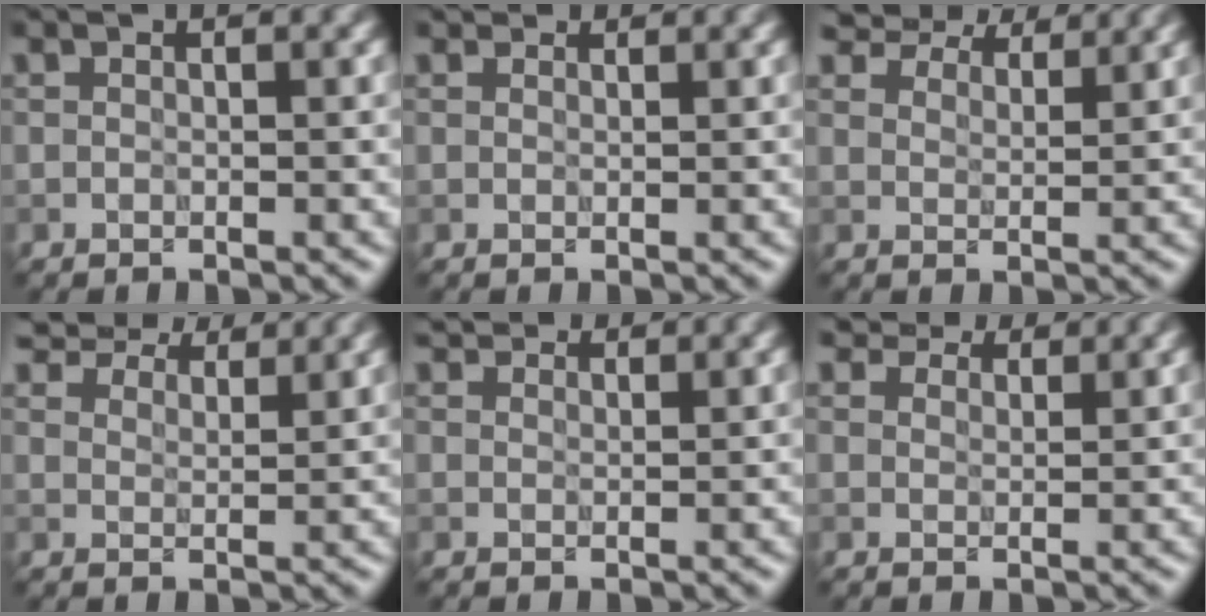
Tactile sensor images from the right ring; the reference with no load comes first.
{"total": 1.6, "force": [1.4, 0.6, 0.3], "torque": [-0.011, -0.003, 0.012]}
{"total": 9.0, "force": [7.8, 2.9, 3.3], "torque": [-0.078, 0.002, 0.124]}
{"total": 8.9, "force": [7.9, 2.6, 3.1], "torque": [-0.075, 0.003, 0.124]}
{"total": 3.9, "force": [3.5, 1.2, 1.2], "torque": [-0.027, -0.001, 0.057]}
{"total": 4.8, "force": [4.3, 1.8, 1.3], "torque": [-0.039, -0.011, 0.078]}